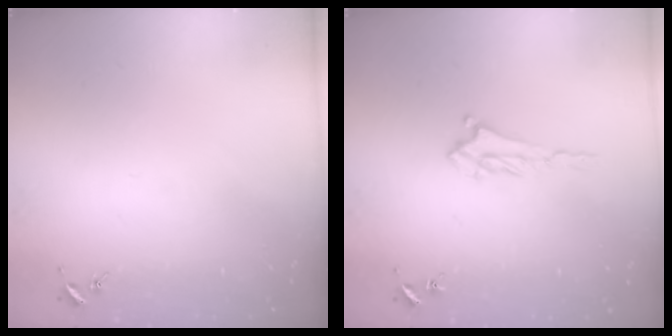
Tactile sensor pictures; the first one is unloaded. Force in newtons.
{"total": 2.0, "press": 2.0, "slide": 0.5}